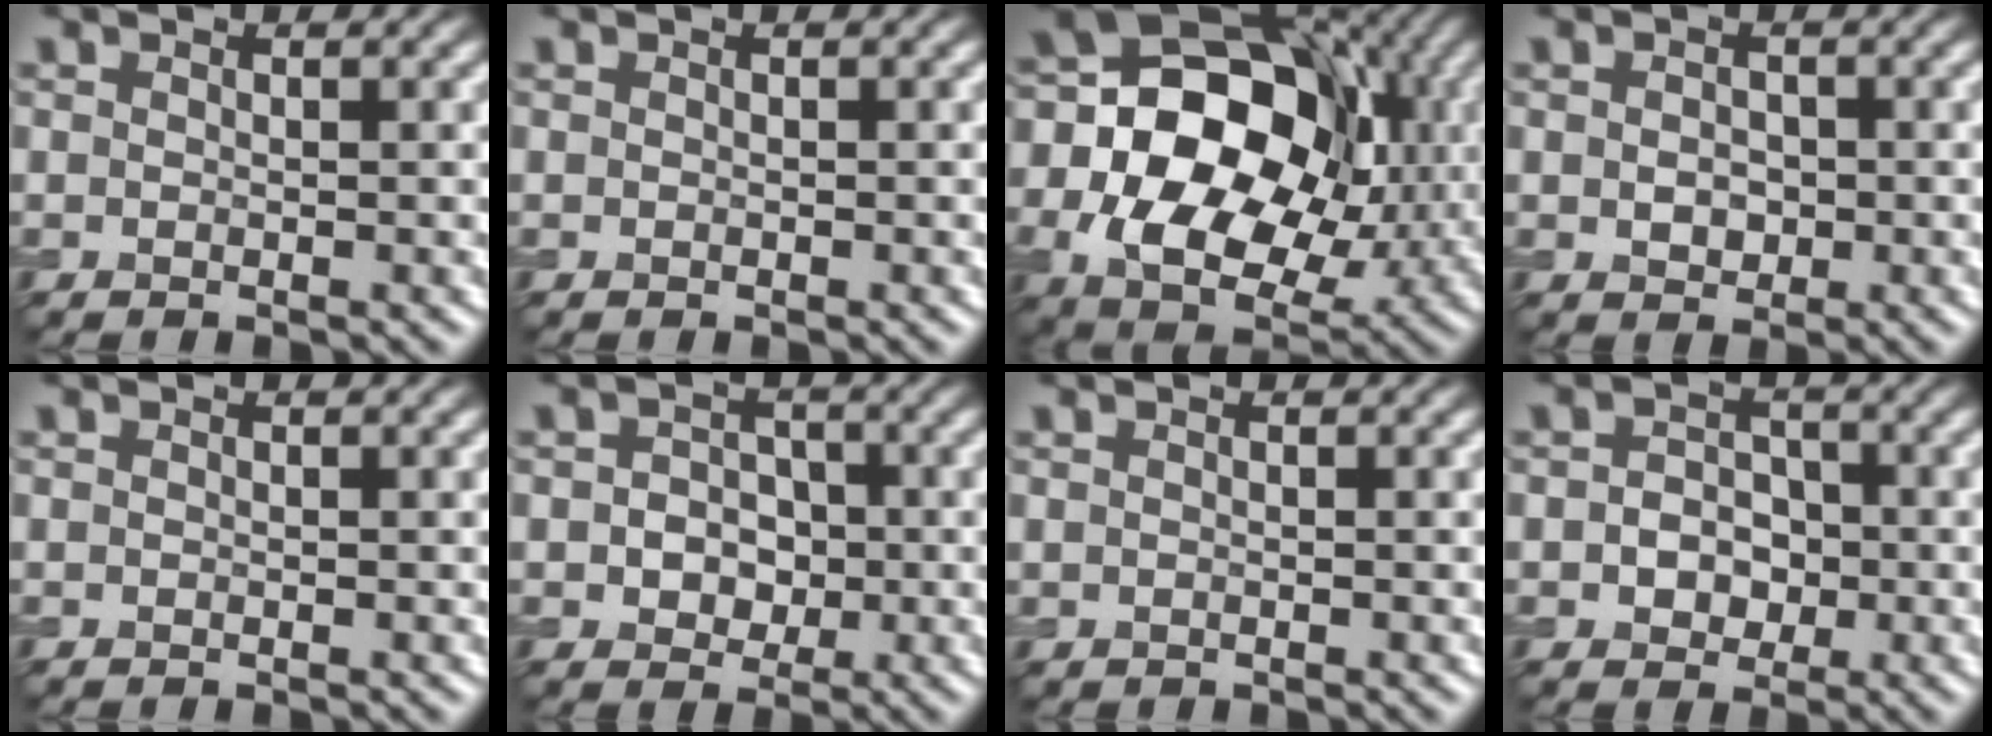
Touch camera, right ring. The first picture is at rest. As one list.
[{"total": 0.0}, {"total": 16.3, "force": [-0.7, 12.3, 10.6], "torque": [-0.168, -0.009, -0.009]}, {"total": 1.8, "force": [-0.1, 1.4, 1.1], "torque": [-0.021, -0.002, -0.003]}, {"total": 0.0}, {"total": 3.2, "force": [-0.4, 2.7, 1.6], "torque": [-0.009, -0.003, -0.016]}, {"total": 0.0}, {"total": 2.9, "force": [-0.6, 2.4, 1.6], "torque": [-0.015, -0.002, -0.019]}]